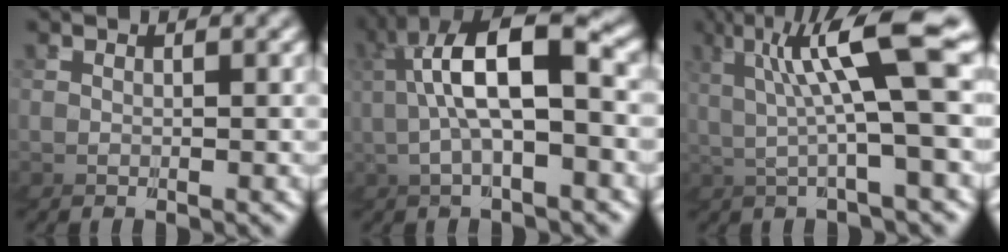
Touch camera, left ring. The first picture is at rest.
{"total": 6.7, "force": [1.8, 2.7, 5.9], "torque": [-0.114, 0.029, 0.016]}
{"total": 5.3, "force": [1.8, -0.8, 4.9], "torque": [-0.083, 0.036, 0.022]}